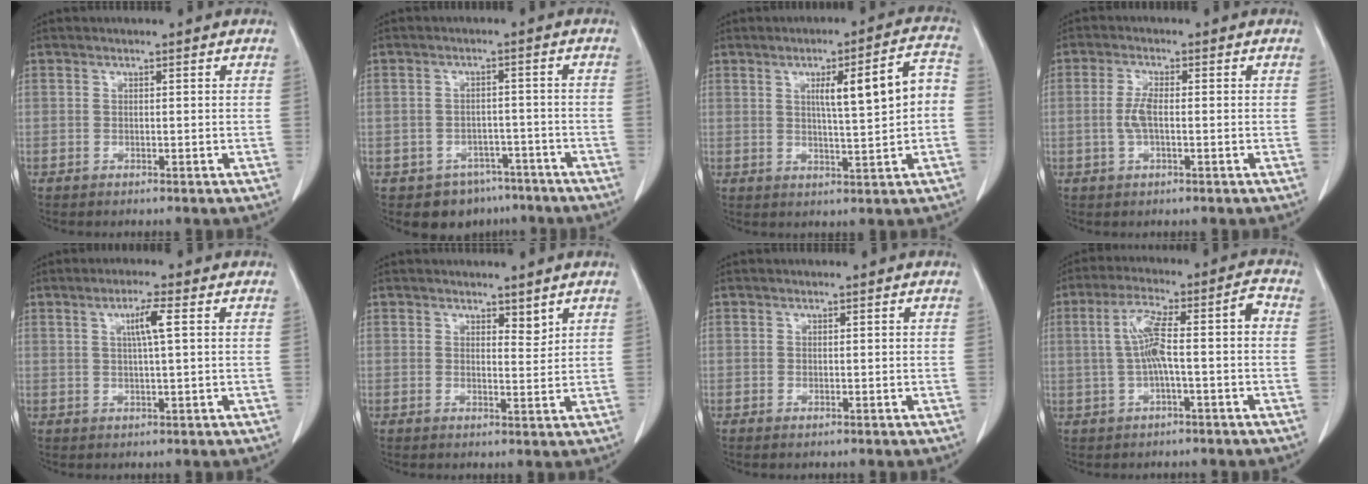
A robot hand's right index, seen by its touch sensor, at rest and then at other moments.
{"total": 6.7, "force": [-4.8, 4.7, 0.8], "torque": [0.006, 0.016, -0.060]}
{"total": 9.5, "force": [0.8, 1.0, 9.4], "torque": [-0.134, 0.024, 0.016]}
{"total": 3.2, "force": [-0.4, 0.8, 3.1], "torque": [-0.074, 0.000, -0.010]}
{"total": 3.9, "force": [1.1, -0.3, 3.7], "torque": [-0.067, 0.001, 0.019]}
{"total": 2.1, "force": [1.7, 0.7, 1.0], "torque": [-0.013, -0.009, 0.029]}
{"total": 0.5, "force": [-0.2, 0.2, 0.4], "torque": [-0.008, -0.002, -0.002]}
{"total": 8.9, "force": [-0.2, 1.1, 8.9], "torque": [-0.163, 0.039, -0.002]}